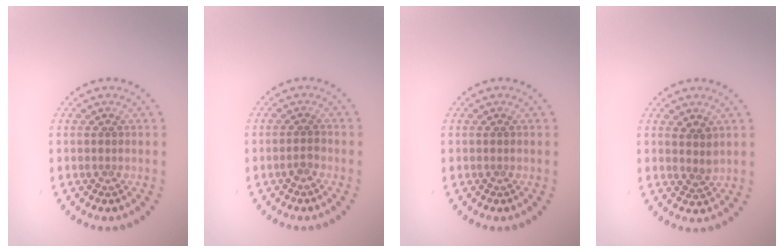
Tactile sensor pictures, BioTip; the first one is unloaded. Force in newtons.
{"total": 0.9, "press": 0.8, "slide": 0.5}
{"total": 0.0}
{"total": 1.5, "press": 1.2, "slide": 0.8}